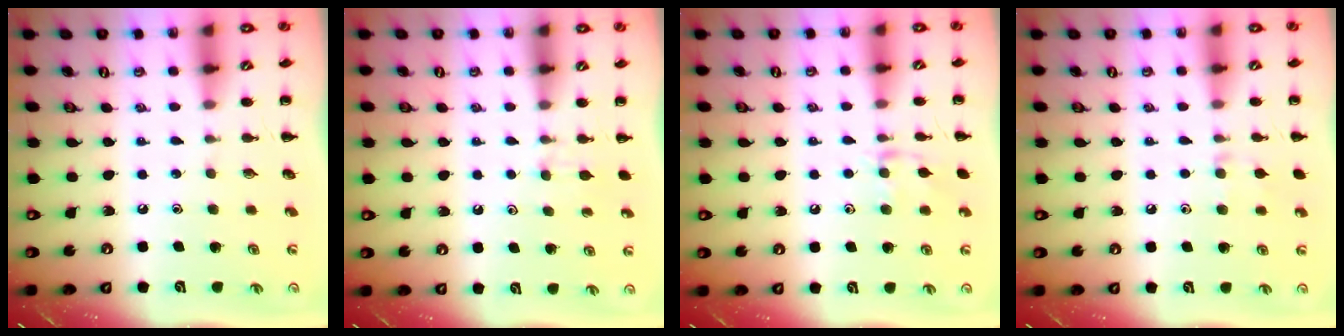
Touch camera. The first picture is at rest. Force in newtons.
{"total": 3.9, "press": 3.7, "slide": 1.2}
{"total": 8.6, "press": 8.6, "slide": 1.0}
{"total": 5.8, "press": 5.4, "slide": 2.2}